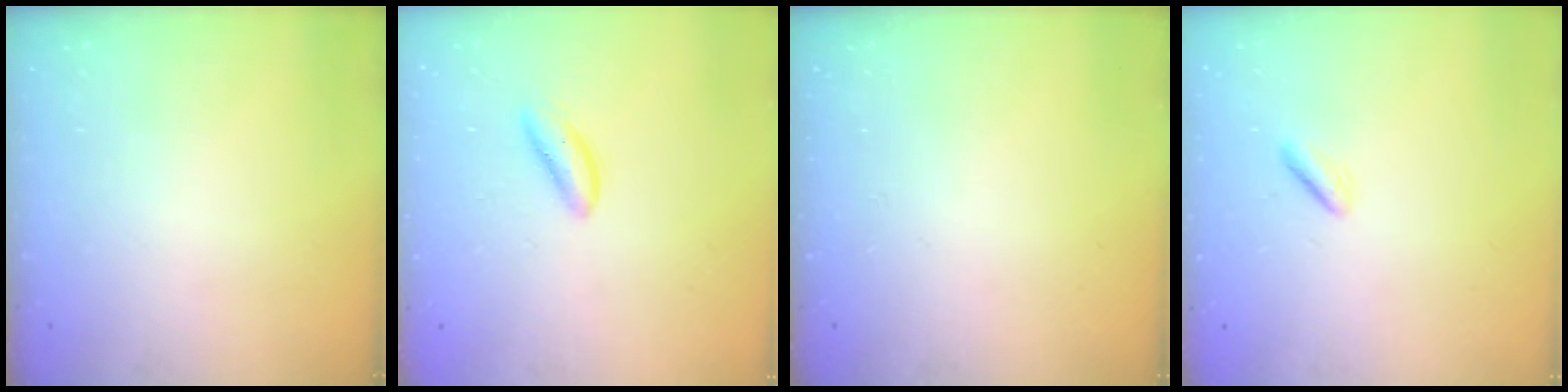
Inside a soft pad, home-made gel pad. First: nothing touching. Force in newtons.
{"total": 2.2, "press": 2.2, "slide": 0.4}
{"total": 0.0}
{"total": 0.8, "press": 0.4, "slide": 0.6}